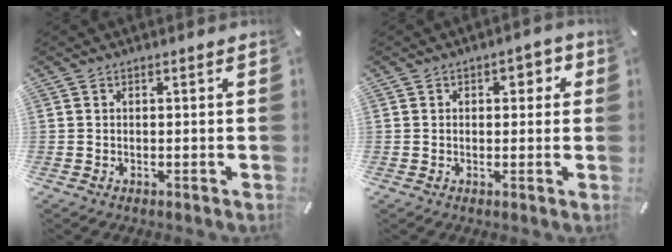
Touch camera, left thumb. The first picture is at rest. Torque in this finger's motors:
{"motor_torque": [0.76, 0.67, 0.21, -0.28, 0.02]}